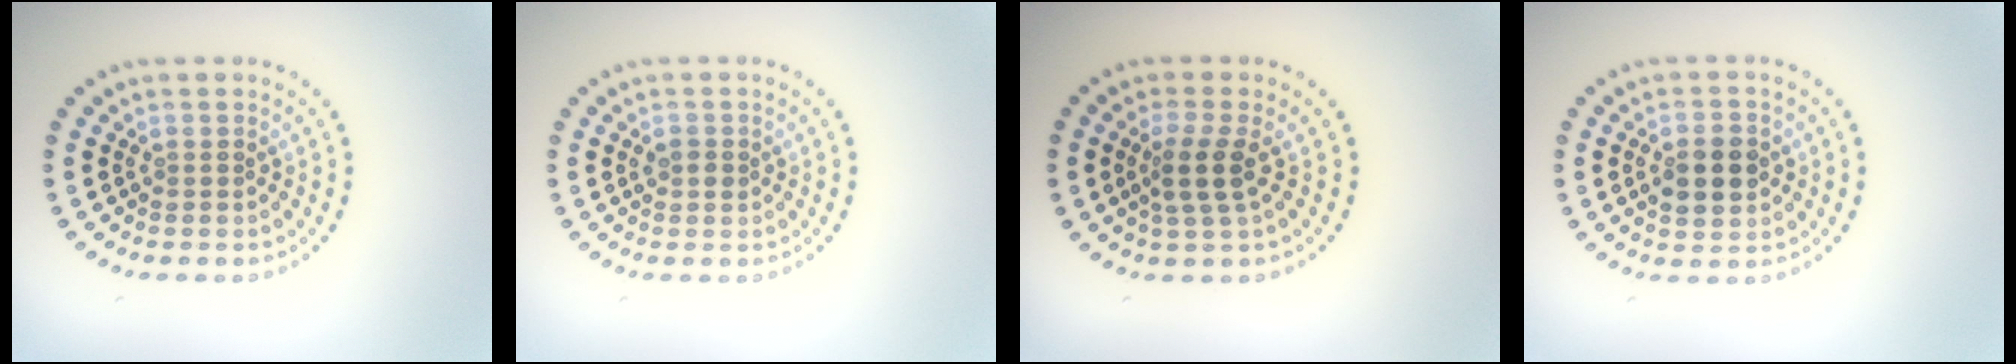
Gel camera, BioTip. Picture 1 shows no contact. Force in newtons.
{"total": 1.0, "press": 1.0, "slide": 0.1}
{"total": 2.5, "press": 2.0, "slide": 1.5}
{"total": 3.4, "press": 3.4, "slide": 0.2}